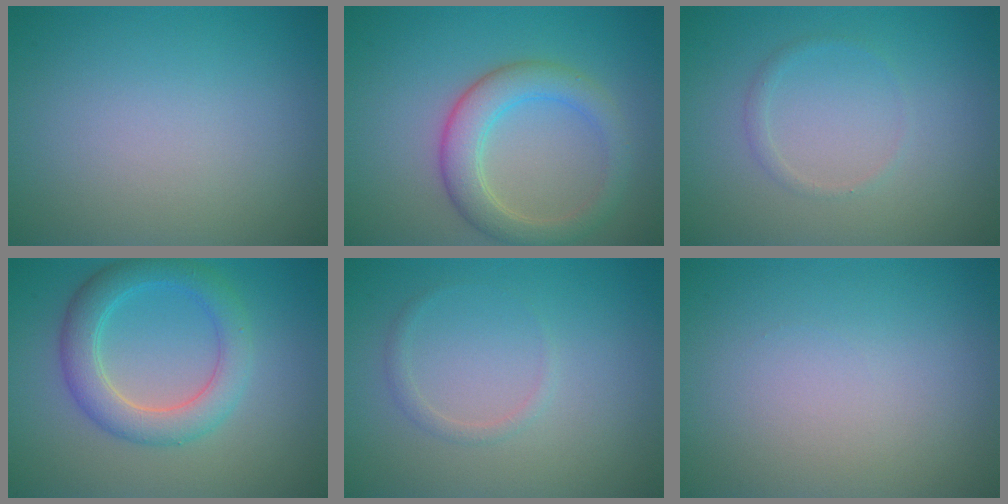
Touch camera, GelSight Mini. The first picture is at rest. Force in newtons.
{"total": 4.3, "press": 4.3, "slide": 0.3}
{"total": 0.8, "press": 0.8, "slide": 0.0}
{"total": 4.6, "press": 4.6, "slide": 0.2}
{"total": 0.9, "press": 0.9, "slide": 0.1}
{"total": 0.0}